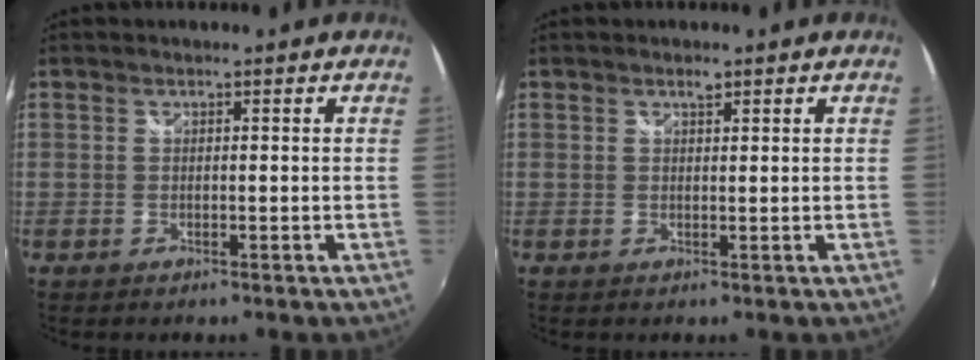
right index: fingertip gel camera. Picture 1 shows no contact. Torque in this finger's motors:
{"motor_torque": [0.13, 0.08, -0.01, 0.00]}